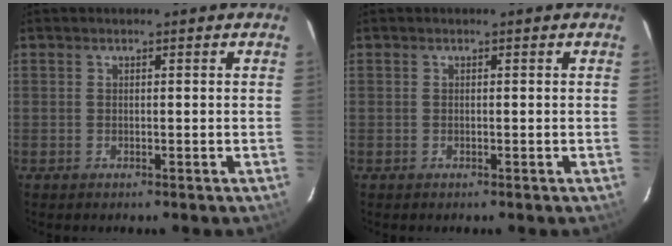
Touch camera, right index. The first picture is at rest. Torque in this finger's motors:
{"motor_torque": [0.00, 0.00, 0.02, 0.00]}